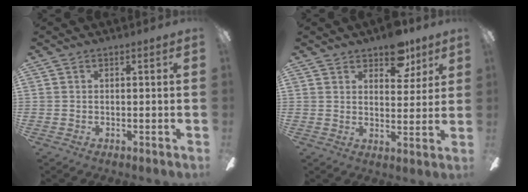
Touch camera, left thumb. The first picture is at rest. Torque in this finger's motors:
{"motor_torque": [1.00, 0.63, 0.61, -0.65, 0.02]}